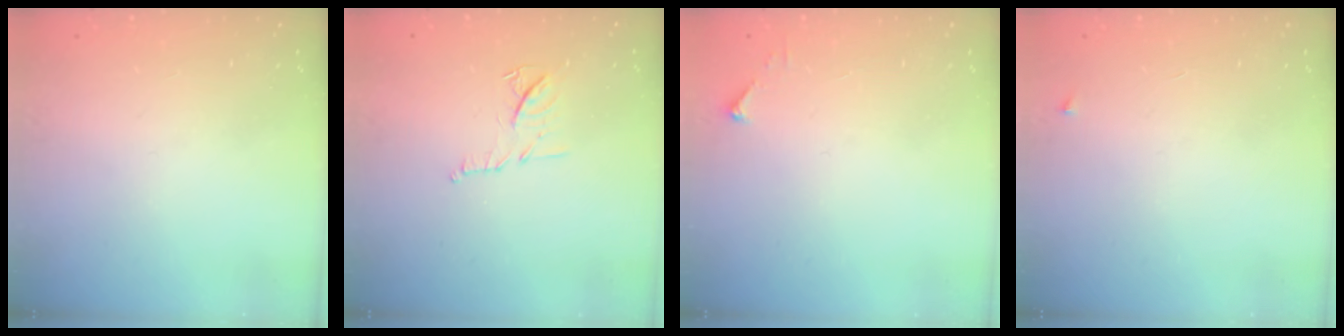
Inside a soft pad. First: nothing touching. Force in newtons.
{"total": 9.1, "press": 9.1, "slide": 0.2}
{"total": 2.5, "press": 2.5, "slide": 0.3}
{"total": 2.3, "press": 2.3, "slide": 0.3}